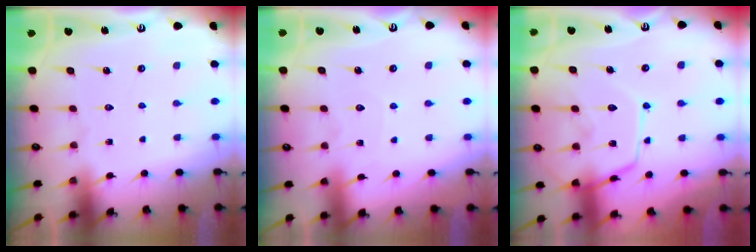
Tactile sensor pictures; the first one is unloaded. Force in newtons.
{"total": 3.7, "press": 3.7, "slide": 0.6}
{"total": 14.1, "press": 14.0, "slide": 1.3}